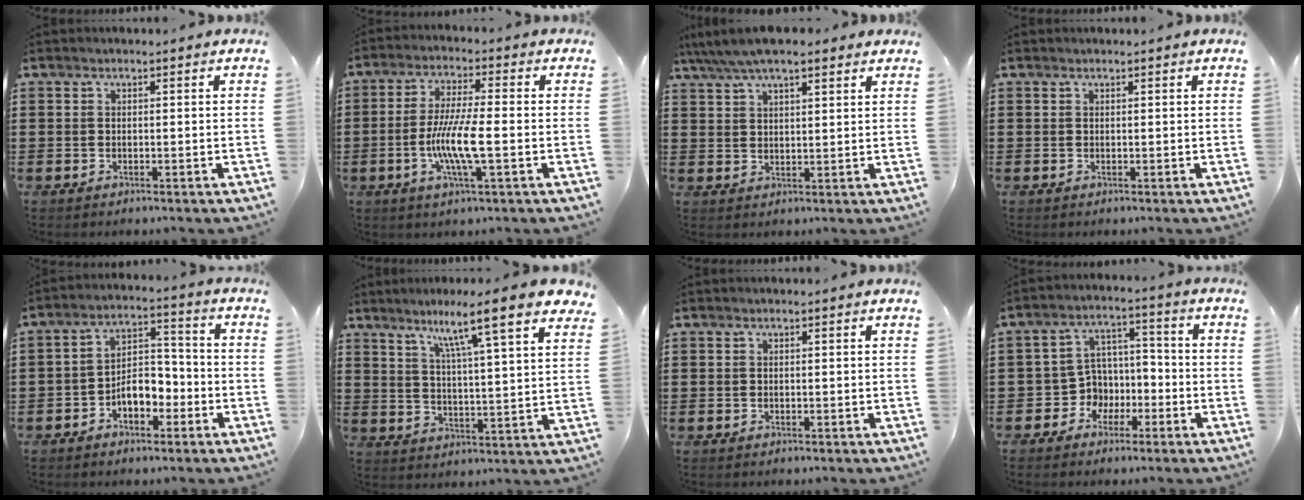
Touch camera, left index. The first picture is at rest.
{"total": 8.3, "force": [-2.2, 1.3, 7.9], "torque": [-0.160, -0.008, -0.047]}
{"total": 5.4, "force": [4.4, 1.4, 2.8], "torque": [-0.066, -0.002, 0.080]}
{"total": 0.0}
{"total": 6.1, "force": [-3.3, 3.5, 3.7], "torque": [-0.058, 0.015, -0.065]}
{"total": 9.2, "force": [7.0, -0.5, 6.0], "torque": [-0.116, -0.042, 0.105]}
{"total": 0.0}
{"total": 5.1, "force": [-2.2, 4.5, 0.8], "torque": [-0.031, 0.007, -0.044]}